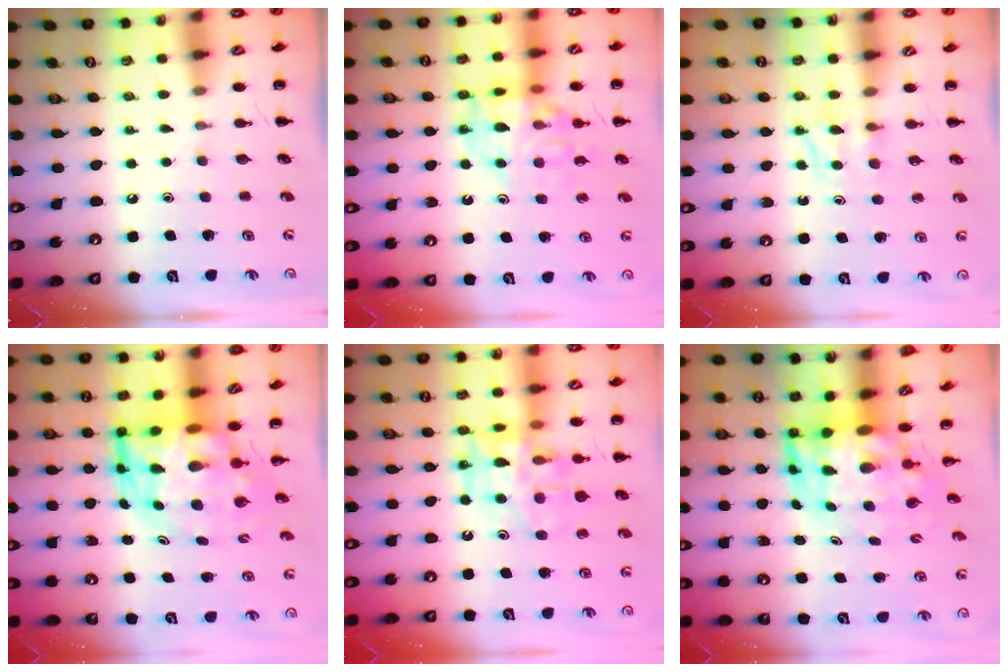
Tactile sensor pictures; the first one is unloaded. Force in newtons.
{"total": 14.1, "press": 13.9, "slide": 2.4}
{"total": 5.1, "press": 4.9, "slide": 1.5}
{"total": 9.5, "press": 9.0, "slide": 2.9}
{"total": 15.4, "press": 15.1, "slide": 3.2}
{"total": 7.4, "press": 7.1, "slide": 2.2}